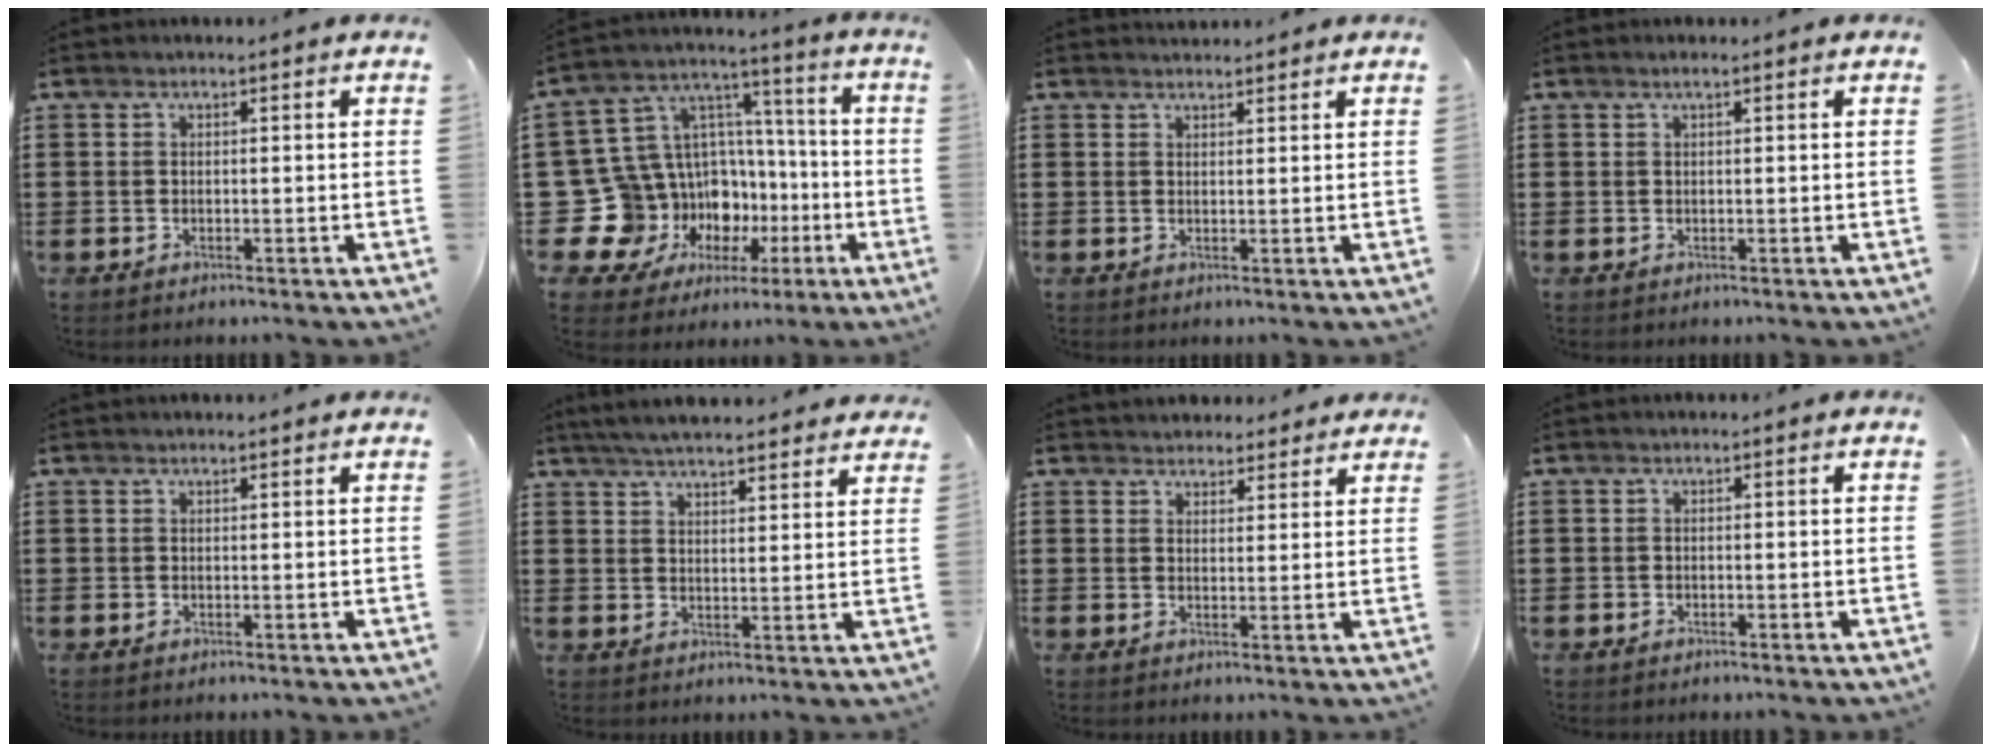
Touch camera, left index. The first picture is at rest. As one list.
[{"total": 14.9, "force": [-4.4, 13.8, 3.6], "torque": [-0.138, -0.032, -0.032]}, {"total": 1.3, "force": [1.3, 0.2, 0.0], "torque": [-0.003, 0.001, 0.027]}, {"total": 0.6, "force": [0.3, 0.0, 0.6], "torque": [-0.010, -0.001, 0.005]}, {"total": 0.9, "force": [0.8, 0.0, 0.1], "torque": [-0.005, -0.001, 0.017]}, {"total": 5.1, "force": [4.9, 0.0, 1.3], "torque": [-0.040, -0.017, 0.089]}, {"total": 3.0, "force": [2.9, 0.9, -0.2], "torque": [-0.005, -0.004, 0.055]}, {"total": 0.0}]